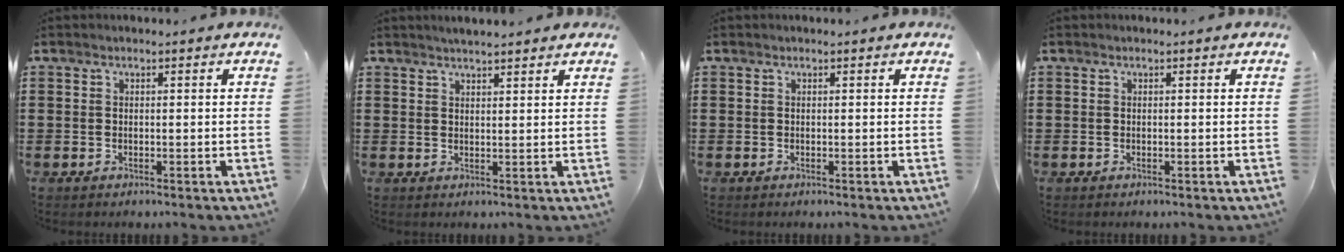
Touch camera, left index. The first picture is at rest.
{"total": 1.9, "force": [1.9, 0.0, 0.4], "torque": [-0.012, 0.001, 0.036]}
{"total": 0.0}
{"total": 0.0}